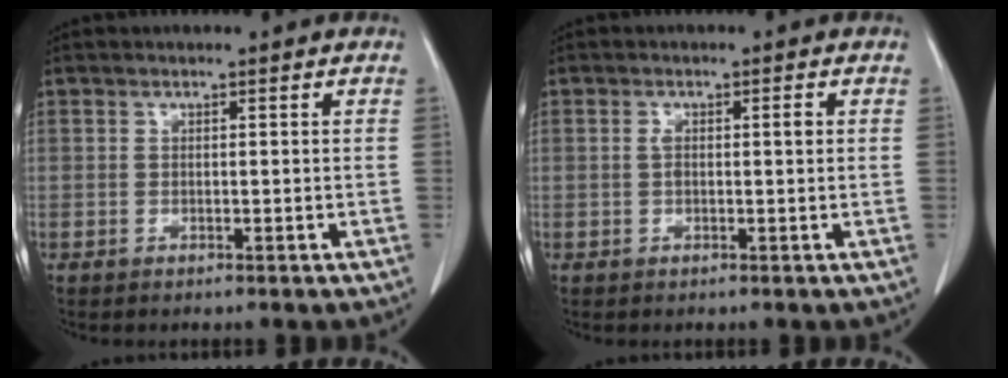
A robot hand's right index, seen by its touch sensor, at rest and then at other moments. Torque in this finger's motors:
{"motor_torque": [0.08, 0.10, 0.03, 0.01]}